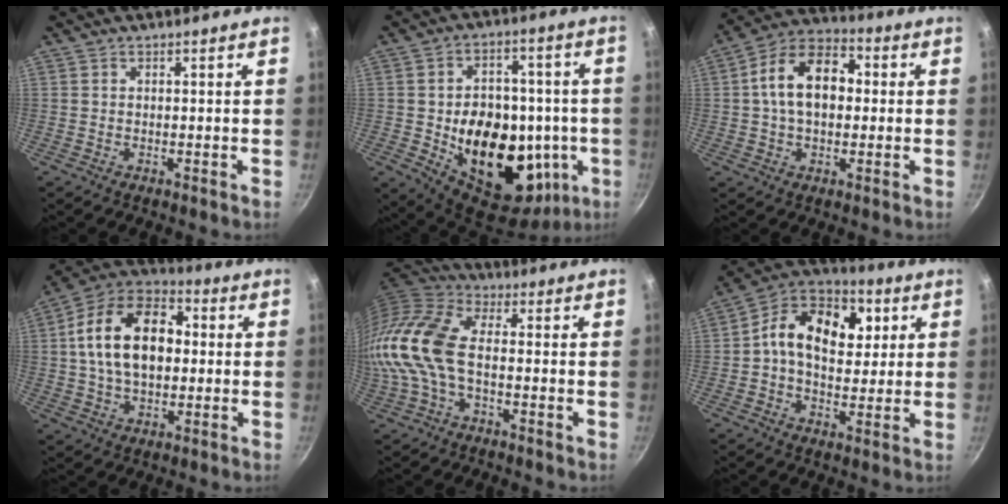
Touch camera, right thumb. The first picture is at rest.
{"total": 25.8, "force": [-3.8, 17.0, 19.0], "torque": [-0.250, 0.008, -0.038]}
{"total": 14.0, "force": [1.2, 9.3, 10.4], "torque": [-0.144, 0.031, 0.002]}
{"total": 18.4, "force": [1.7, 12.0, 13.9], "torque": [-0.207, 0.030, 0.014]}
{"total": 14.6, "force": [-1.4, 7.8, 12.2], "torque": [-0.251, 0.027, -0.047]}
{"total": 16.6, "force": [3.5, 11.4, 11.5], "torque": [-0.153, 0.010, 0.033]}